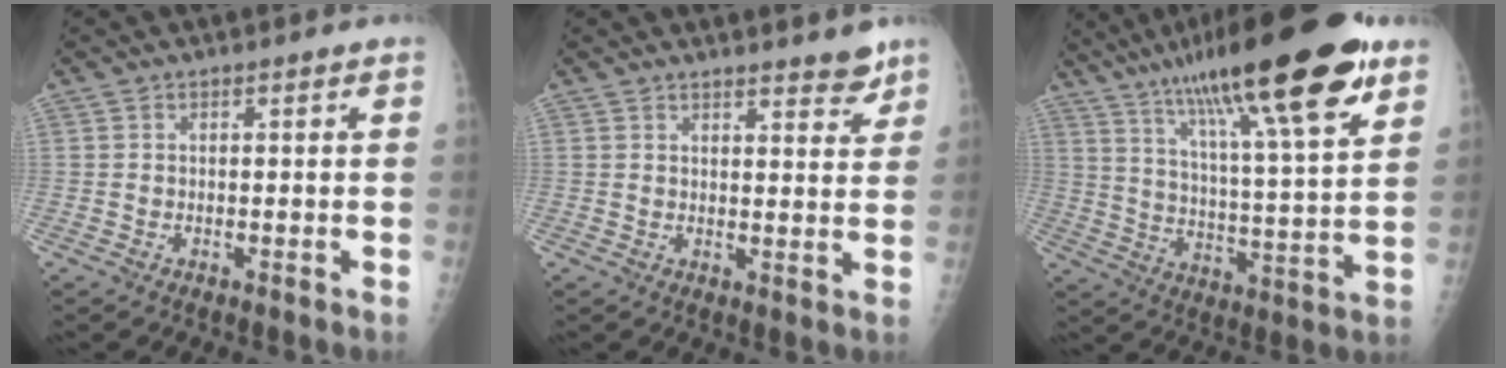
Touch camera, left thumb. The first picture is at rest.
{"total": 4.8, "force": [4.1, 1.2, 2.3], "torque": [-0.014, -0.027, 0.050]}
{"total": 25.9, "force": [15.9, 4.6, 20.0], "torque": [-0.317, -0.039, 0.254]}